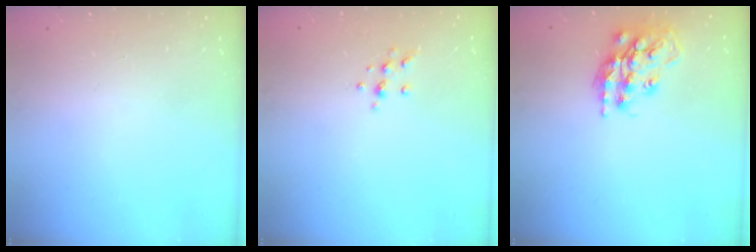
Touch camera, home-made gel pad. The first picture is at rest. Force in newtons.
{"total": 7.0, "press": 6.9, "slide": 0.7}
{"total": 16.2, "press": 16.1, "slide": 1.2}